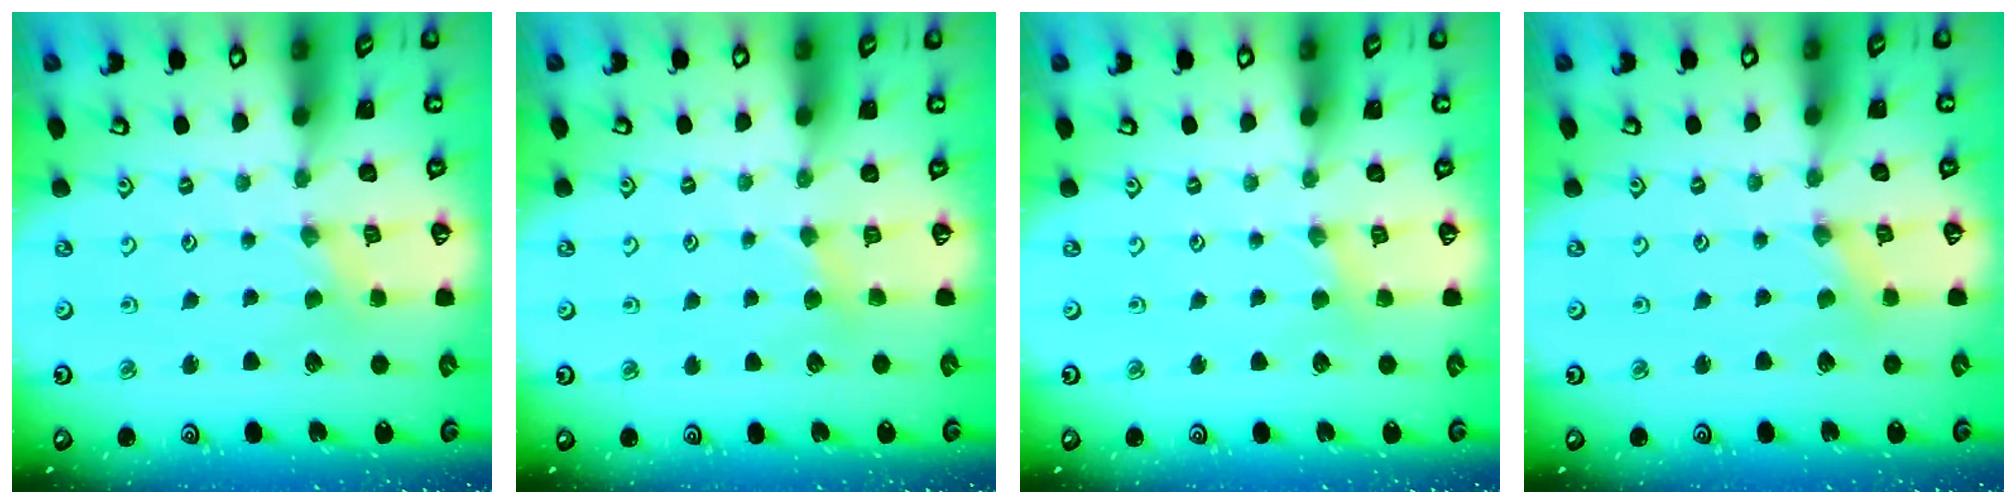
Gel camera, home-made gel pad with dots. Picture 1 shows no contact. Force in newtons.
{"total": 3.0, "press": 3.0, "slide": 0.2}
{"total": 2.1, "press": 2.1, "slide": 0.4}
{"total": 0.8, "press": 0.8, "slide": 0.2}